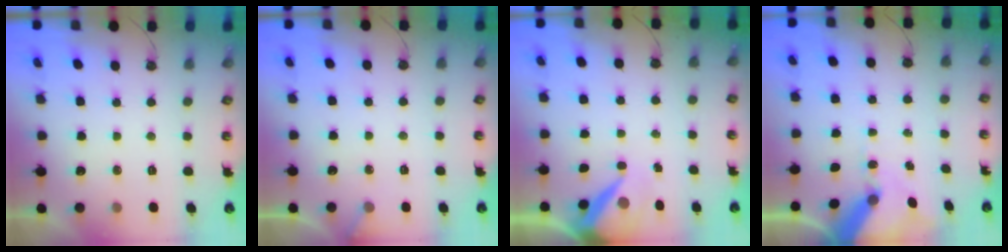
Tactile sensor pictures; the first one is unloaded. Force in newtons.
{"total": 2.4, "press": 2.4, "slide": 0.1}
{"total": 9.1, "press": 9.1, "slide": 1.0}
{"total": 10.3, "press": 10.2, "slide": 1.4}